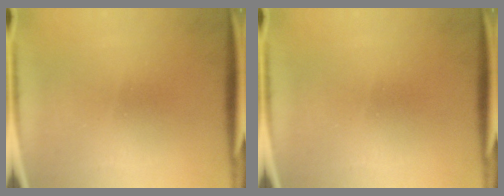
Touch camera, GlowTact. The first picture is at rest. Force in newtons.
{"total": 0.0}